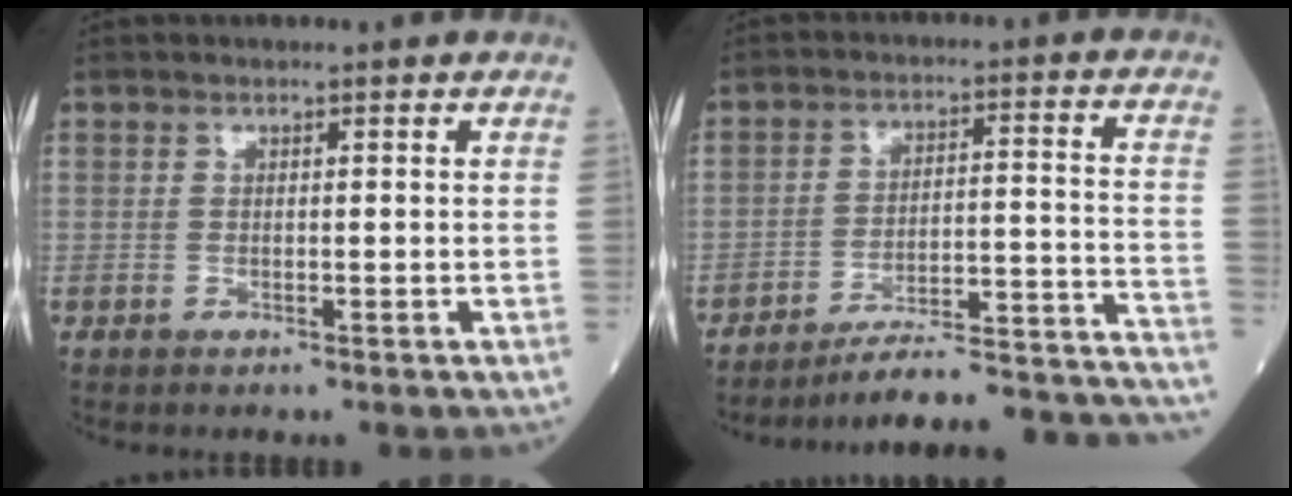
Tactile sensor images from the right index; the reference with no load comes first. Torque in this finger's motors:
{"motor_torque": [0.10, -0.38, 0.18, 0.12]}